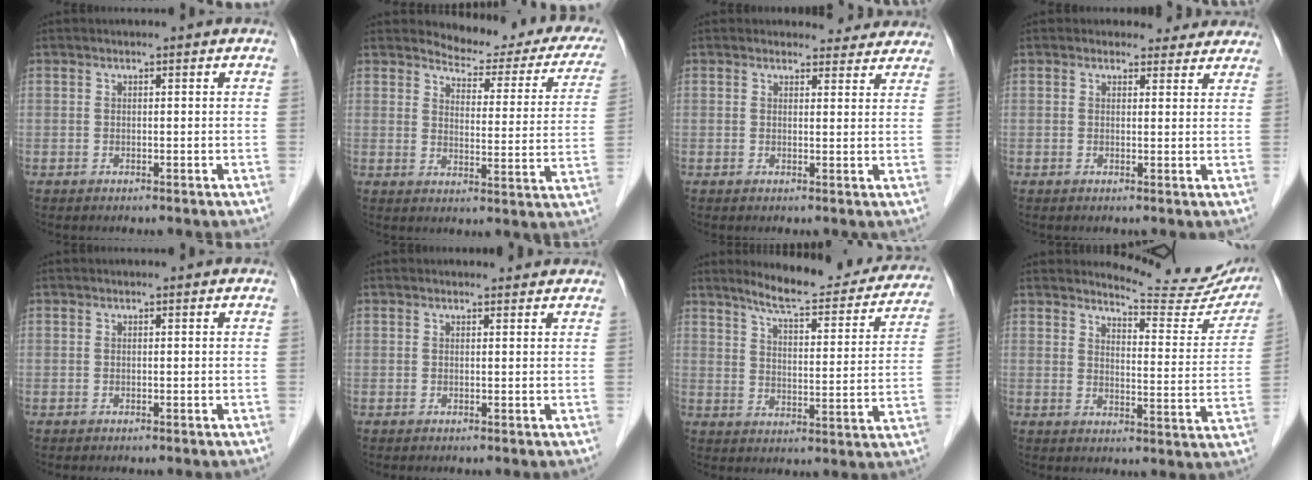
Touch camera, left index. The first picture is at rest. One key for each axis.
{"total": 15.3, "fx": 14.0, "fy": 4.0, "fz": 4.8, "tx": -0.033, "ty": -0.044, "tz": 0.146}
{"total": 5.1, "fx": 4.8, "fy": 1.8, "fz": -0.1, "tx": 0.016, "ty": -0.002, "tz": 0.038}
{"total": 4.4, "fx": 3.9, "fy": 2.0, "fz": 0.0, "tx": 0.014, "ty": 0.002, "tz": 0.031}
{"total": 0.0}
{"total": 1.8, "fx": 1.7, "fy": 0.5, "fz": 0.1, "tx": -0.010, "ty": 0.004, "tz": 0.017}
{"total": 18.4, "fx": 16.6, "fy": 3.2, "fz": 7.3, "tx": -0.091, "ty": -0.025, "tz": 0.210}
{"total": 13.9, "fx": 13.5, "fy": 1.9, "fz": 2.8, "tx": -0.025, "ty": -0.067, "tz": 0.146}